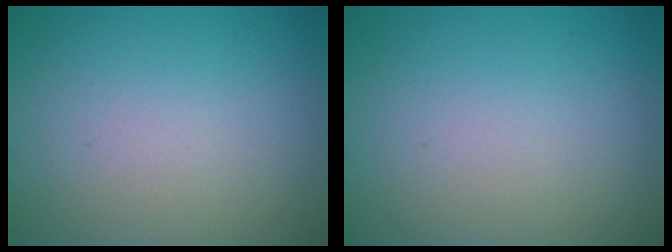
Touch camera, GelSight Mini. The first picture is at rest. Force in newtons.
{"total": 0.0}